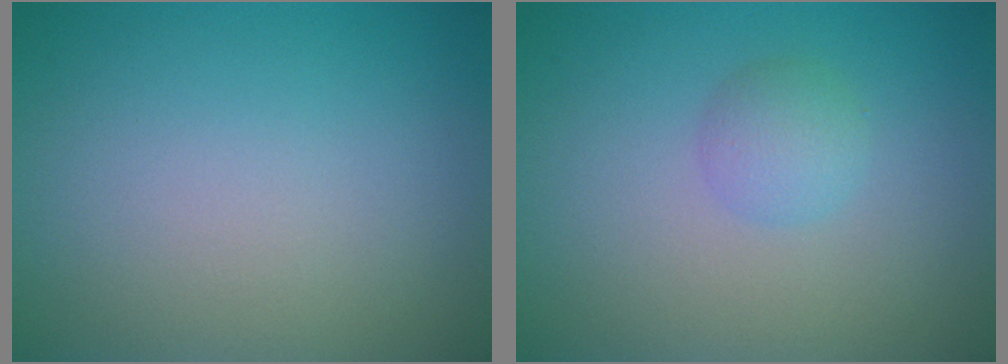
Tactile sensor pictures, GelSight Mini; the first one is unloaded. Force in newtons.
{"total": 1.8, "press": 1.8, "slide": 0.0}